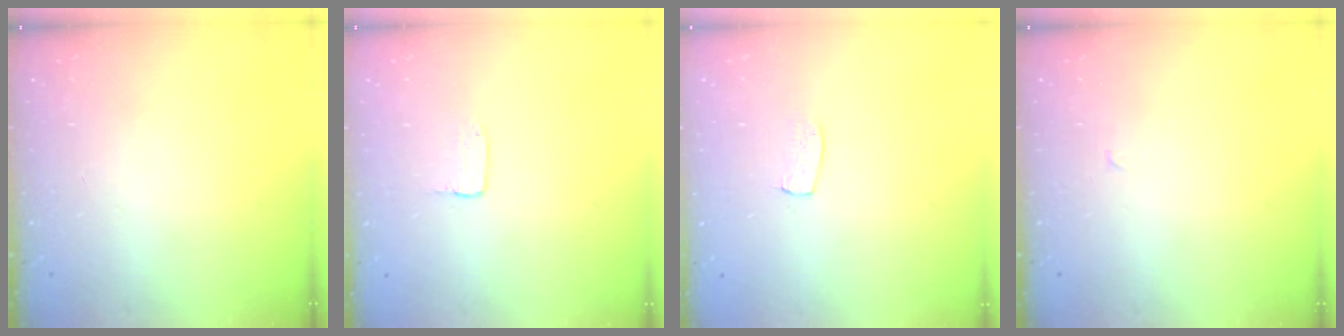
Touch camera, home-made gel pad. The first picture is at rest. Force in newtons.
{"total": 2.0, "press": 2.0, "slide": 0.2}
{"total": 4.5, "press": 4.5, "slide": 0.3}
{"total": 0.0}